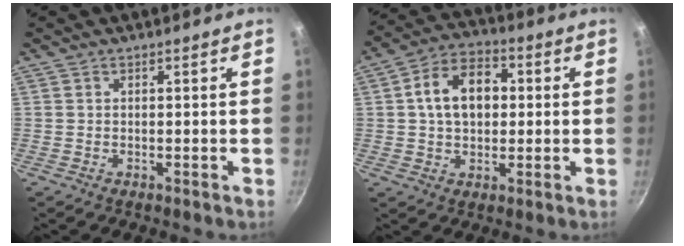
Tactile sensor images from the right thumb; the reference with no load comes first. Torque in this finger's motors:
{"motor_torque": [0.00, 0.28, 0.11, 0.11, 0.08]}